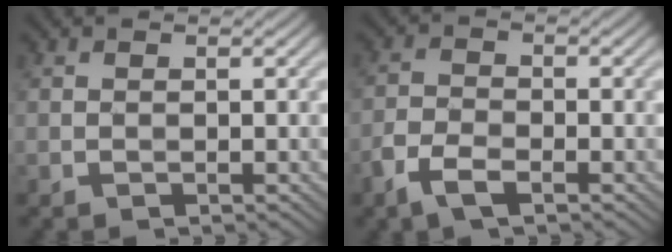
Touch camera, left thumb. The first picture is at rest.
{"total": 4.2, "force": [-2.6, 1.7, 2.8], "torque": [-0.066, -0.004, -0.061]}